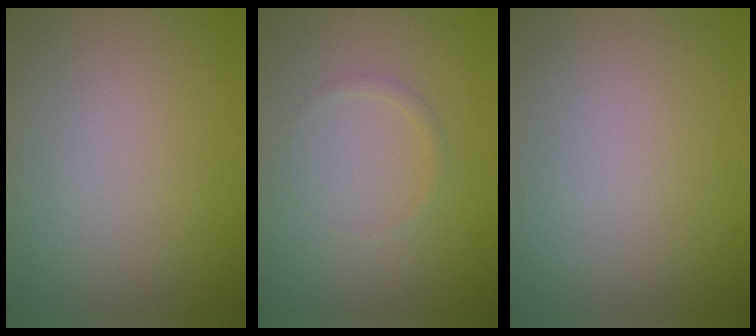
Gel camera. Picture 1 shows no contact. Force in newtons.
{"total": 0.7, "press": 0.7, "slide": 0.0}
{"total": 0.0}